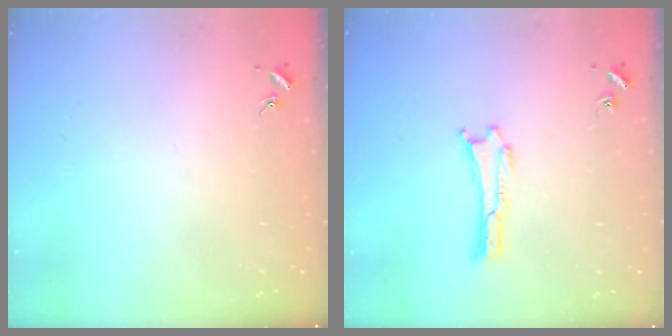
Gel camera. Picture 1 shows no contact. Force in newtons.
{"total": 0.0}